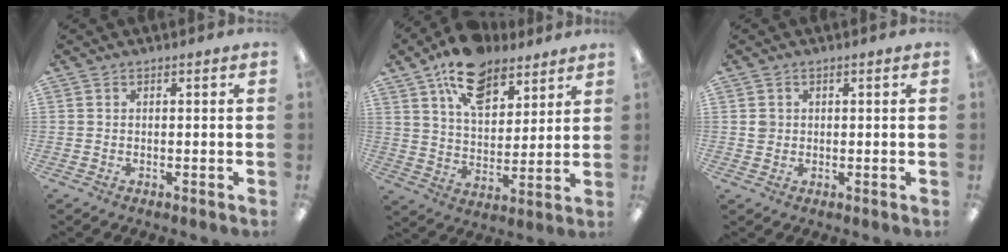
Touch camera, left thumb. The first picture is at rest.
{"total": 14.8, "force": [10.0, 8.0, 7.3], "torque": [-0.116, -0.047, 0.182]}
{"total": 1.8, "force": [0.4, 1.8, 0.4], "torque": [0.000, 0.001, 0.003]}